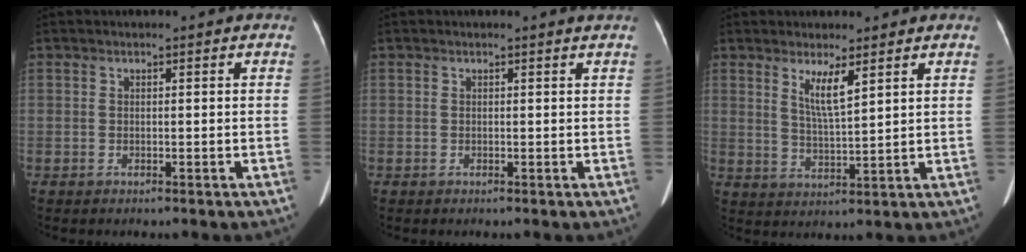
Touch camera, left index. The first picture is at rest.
{"total": 1.1, "force": [1.1, -0.3, 0.3], "torque": [-0.016, -0.006, 0.013]}
{"total": 4.8, "force": [2.8, 0.3, 3.8], "torque": [-0.072, -0.011, 0.056]}